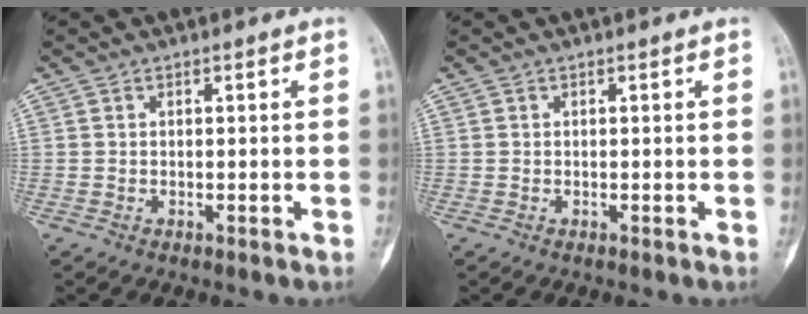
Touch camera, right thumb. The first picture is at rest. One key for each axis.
{"total": 0.0}